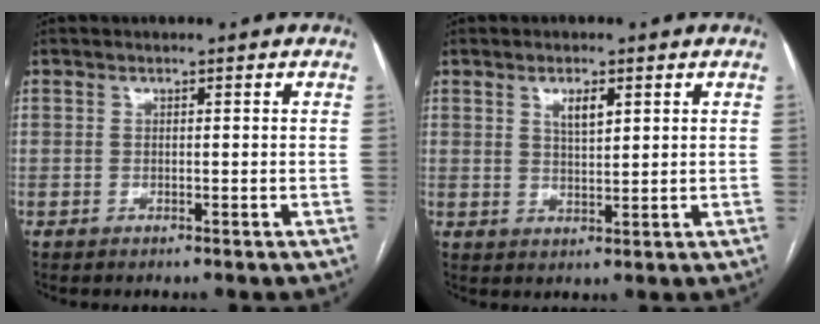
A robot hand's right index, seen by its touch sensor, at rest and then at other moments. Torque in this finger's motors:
{"motor_torque": [0.09, 0.07, 0.04, 0.04]}